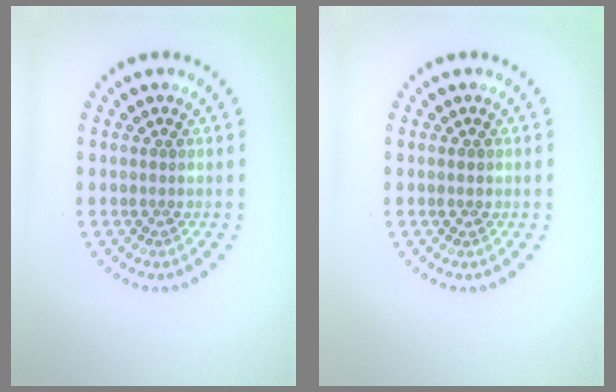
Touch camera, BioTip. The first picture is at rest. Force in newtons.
{"total": 0.8, "press": 0.8, "slide": 0.2}